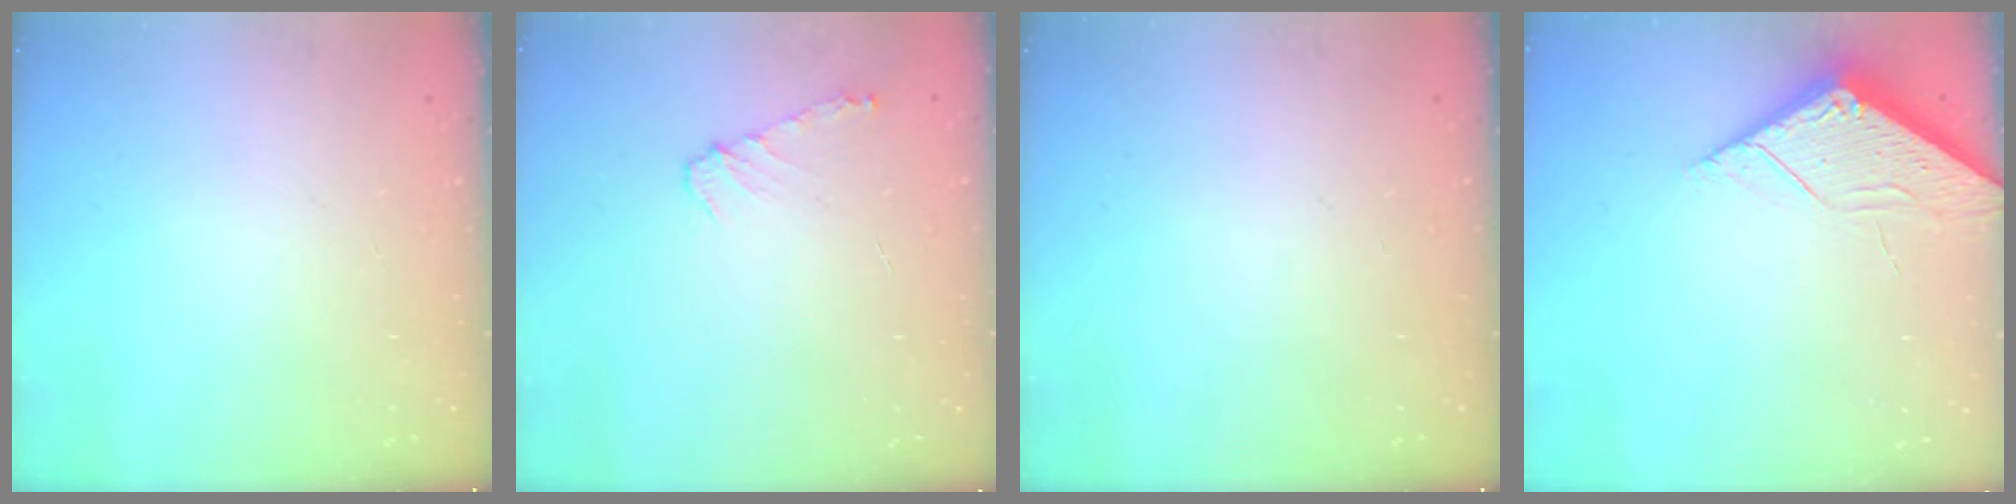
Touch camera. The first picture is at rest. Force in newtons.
{"total": 6.4, "press": 6.3, "slide": 0.6}
{"total": 0.0}
{"total": 4.0, "press": 3.9, "slide": 0.4}